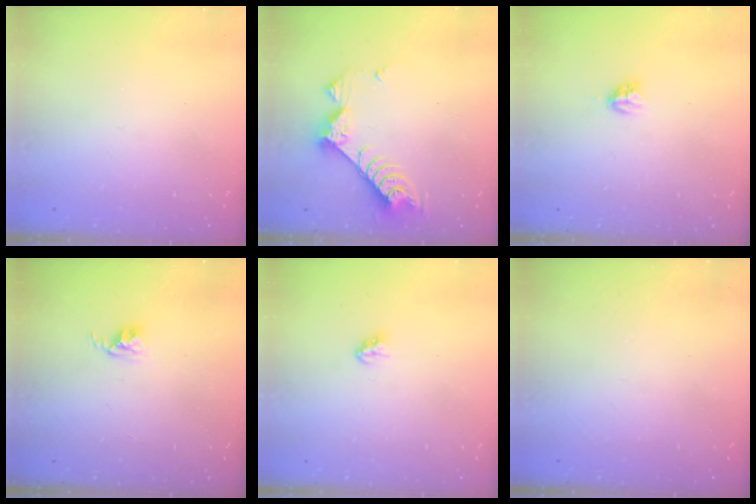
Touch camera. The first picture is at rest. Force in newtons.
{"total": 8.4, "press": 8.3, "slide": 0.7}
{"total": 3.9, "press": 3.9, "slide": 0.5}
{"total": 2.8, "press": 2.7, "slide": 0.4}
{"total": 2.9, "press": 2.9, "slide": 0.2}
{"total": 0.0}